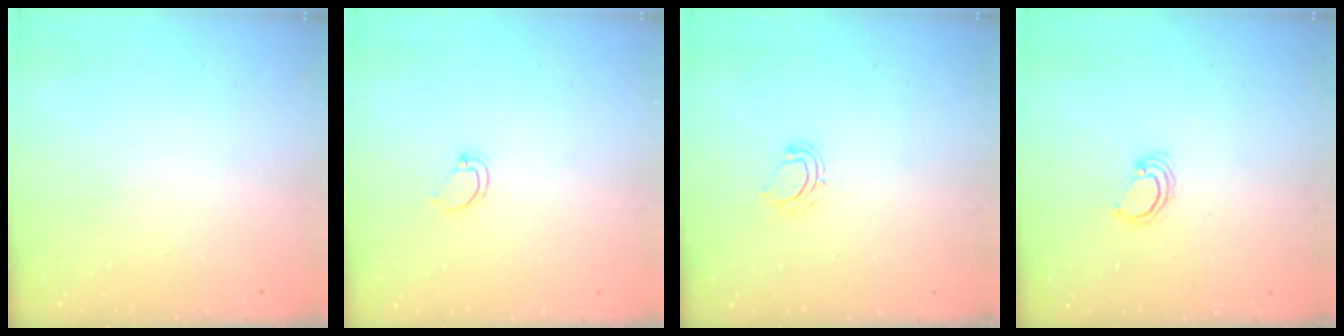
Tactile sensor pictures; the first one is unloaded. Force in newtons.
{"total": 2.8, "press": 2.8, "slide": 0.2}
{"total": 5.0, "press": 4.9, "slide": 1.0}
{"total": 2.5, "press": 2.5, "slide": 0.2}